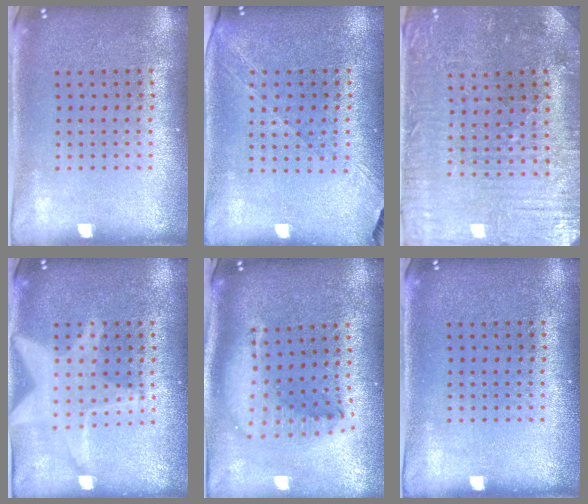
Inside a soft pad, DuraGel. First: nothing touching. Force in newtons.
{"total": 1.4, "press": 1.2, "slide": 0.8}
{"total": 1.6, "press": 1.5, "slide": 0.5}
{"total": 3.0, "press": 3.0, "slide": 0.3}
{"total": 2.2, "press": 1.7, "slide": 1.4}
{"total": 0.0}